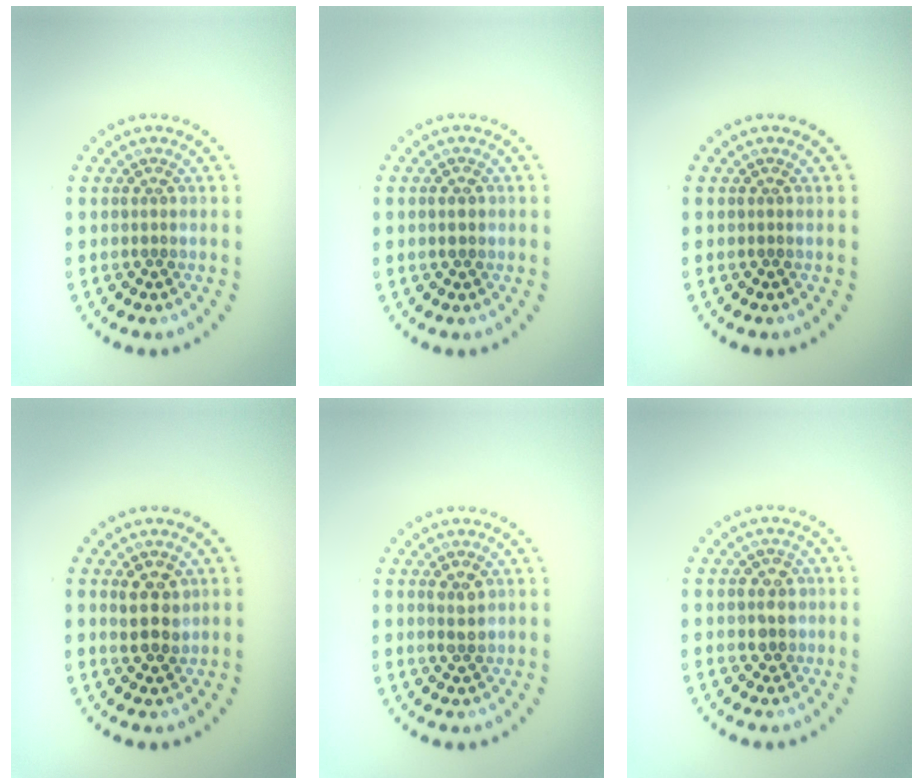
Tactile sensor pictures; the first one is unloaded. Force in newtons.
{"total": 1.3, "press": 1.3, "slide": 0.2}
{"total": 0.0}
{"total": 2.8, "press": 2.7, "slide": 0.7}
{"total": 1.8, "press": 1.8, "slide": 0.1}
{"total": 2.3, "press": 2.1, "slide": 0.8}